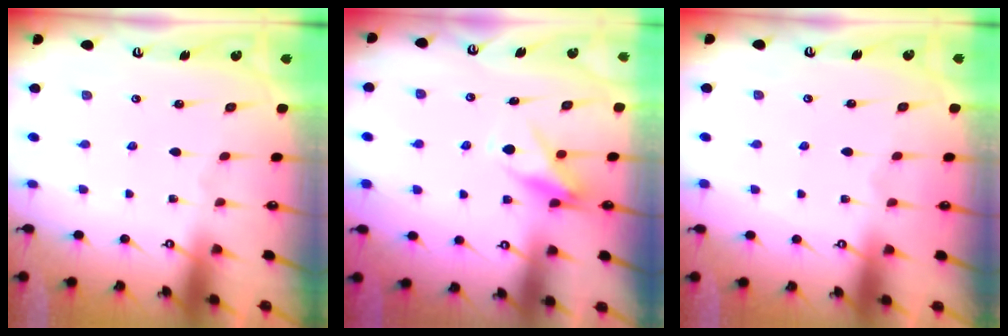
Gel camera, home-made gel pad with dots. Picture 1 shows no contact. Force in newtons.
{"total": 8.1, "press": 8.0, "slide": 0.9}
{"total": 3.7, "press": 3.7, "slide": 0.1}